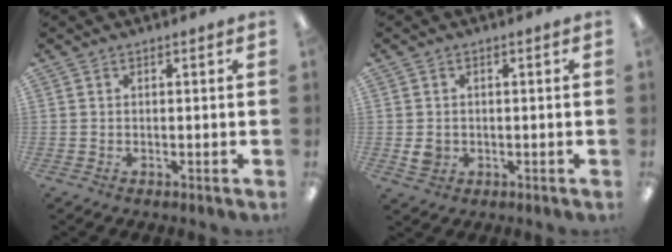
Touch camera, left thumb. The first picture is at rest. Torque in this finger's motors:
{"motor_torque": [0.47, 0.46, 0.50, -0.35, 0.00]}